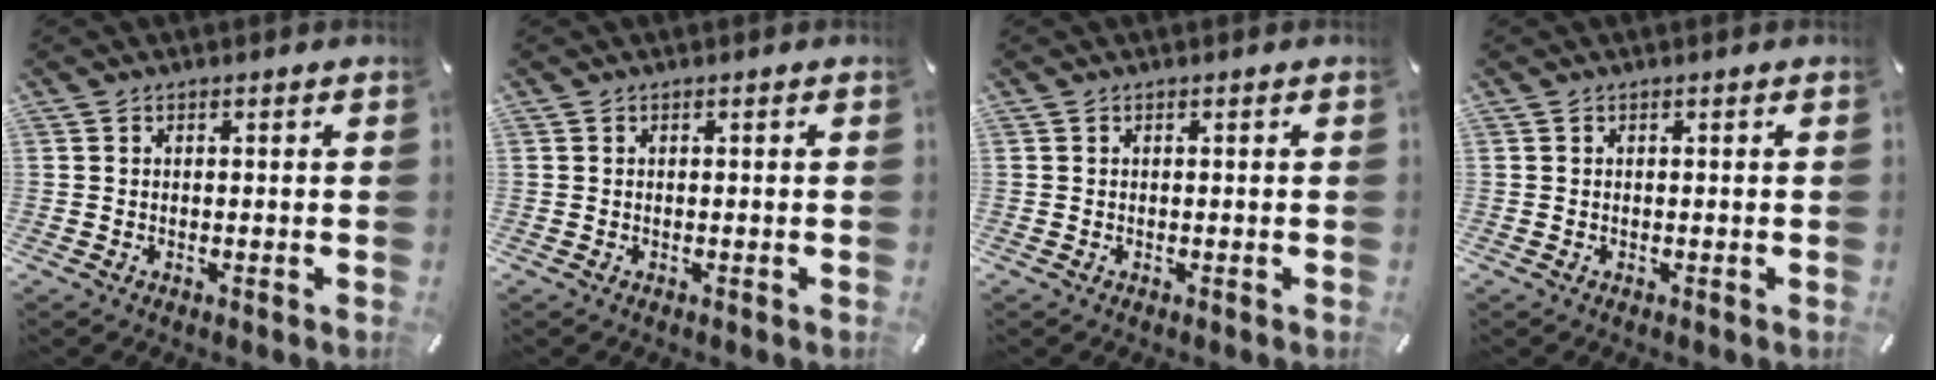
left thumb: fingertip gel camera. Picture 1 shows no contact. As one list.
[{"total": 0.0}, {"total": 0.0}, {"total": 0.0}]